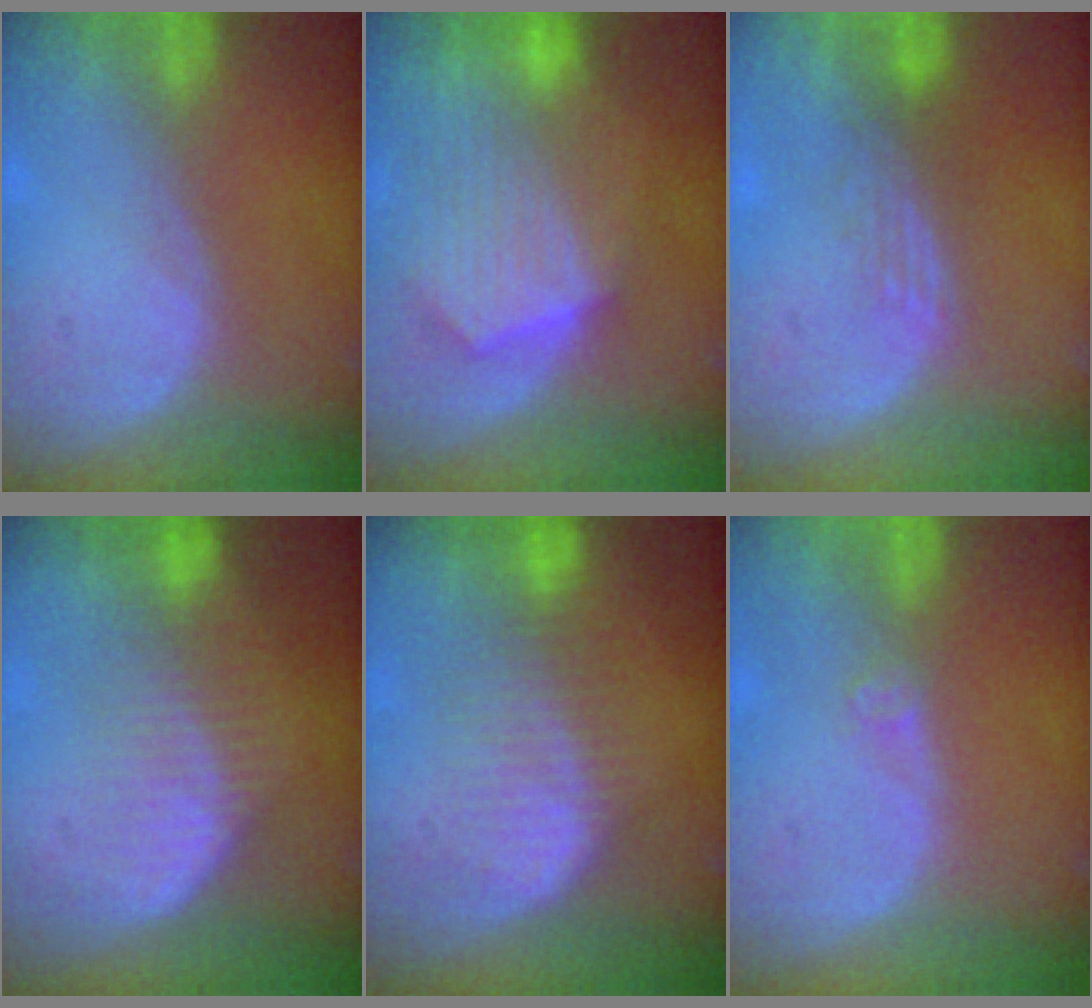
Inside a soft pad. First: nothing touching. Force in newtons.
{"total": 10.4, "press": 9.1, "slide": 5.1}
{"total": 2.9, "press": 2.4, "slide": 1.6}
{"total": 6.9, "press": 6.5, "slide": 2.4}
{"total": 6.9, "press": 6.8, "slide": 1.1}
{"total": 1.3, "press": 1.1, "slide": 0.7}